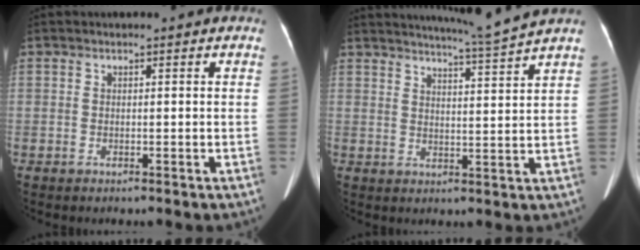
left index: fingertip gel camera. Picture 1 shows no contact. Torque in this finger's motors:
{"motor_torque": [0.49, -0.89, 0.12, 0.05]}